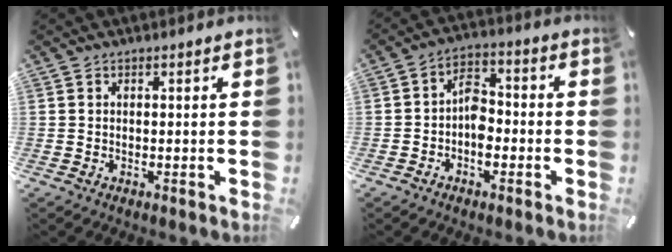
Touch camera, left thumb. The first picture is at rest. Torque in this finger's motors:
{"motor_torque": [0.88, 1.31, 0.03, 0.12, 0.03]}